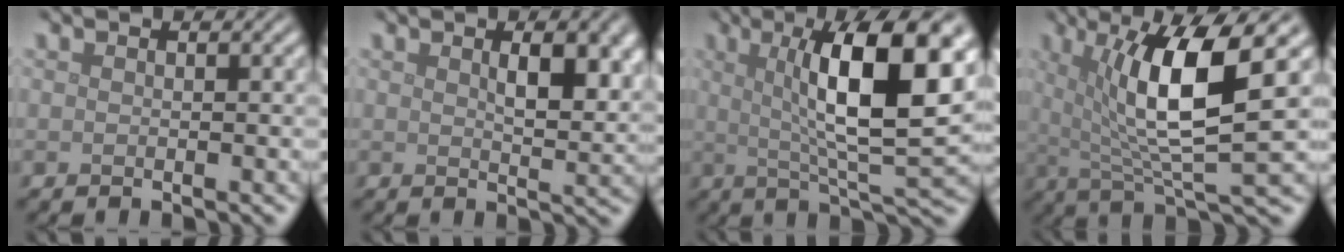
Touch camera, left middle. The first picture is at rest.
{"total": 4.5, "force": [1.5, 1.6, 3.9], "torque": [-0.059, -0.003, 0.029]}
{"total": 11.4, "force": [2.5, 2.7, 10.8], "torque": [-0.149, 0.008, 0.042]}
{"total": 9.4, "force": [2.2, 2.2, 8.9], "torque": [-0.144, -0.007, 0.042]}